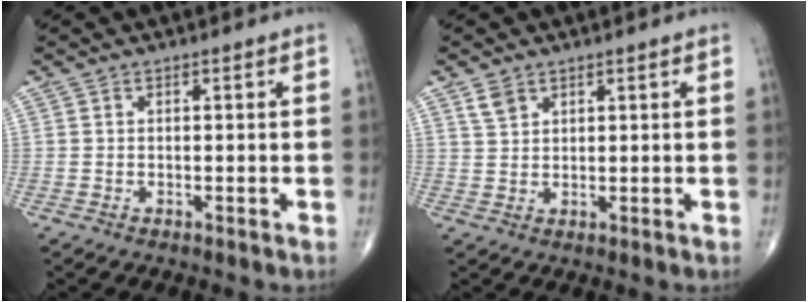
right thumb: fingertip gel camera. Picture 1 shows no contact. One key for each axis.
{"total": 2.8, "fx": 1.9, "fy": 1.7, "fz": 1.2, "tx": -0.016, "ty": -0.004, "tz": 0.042}